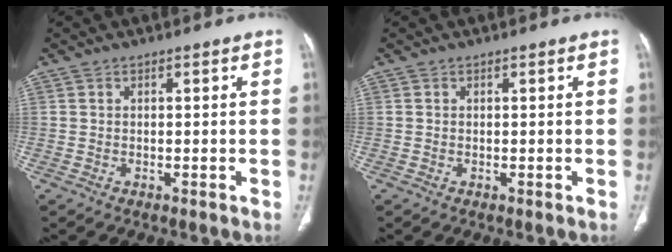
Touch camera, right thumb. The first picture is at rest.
{"total": 0.0}